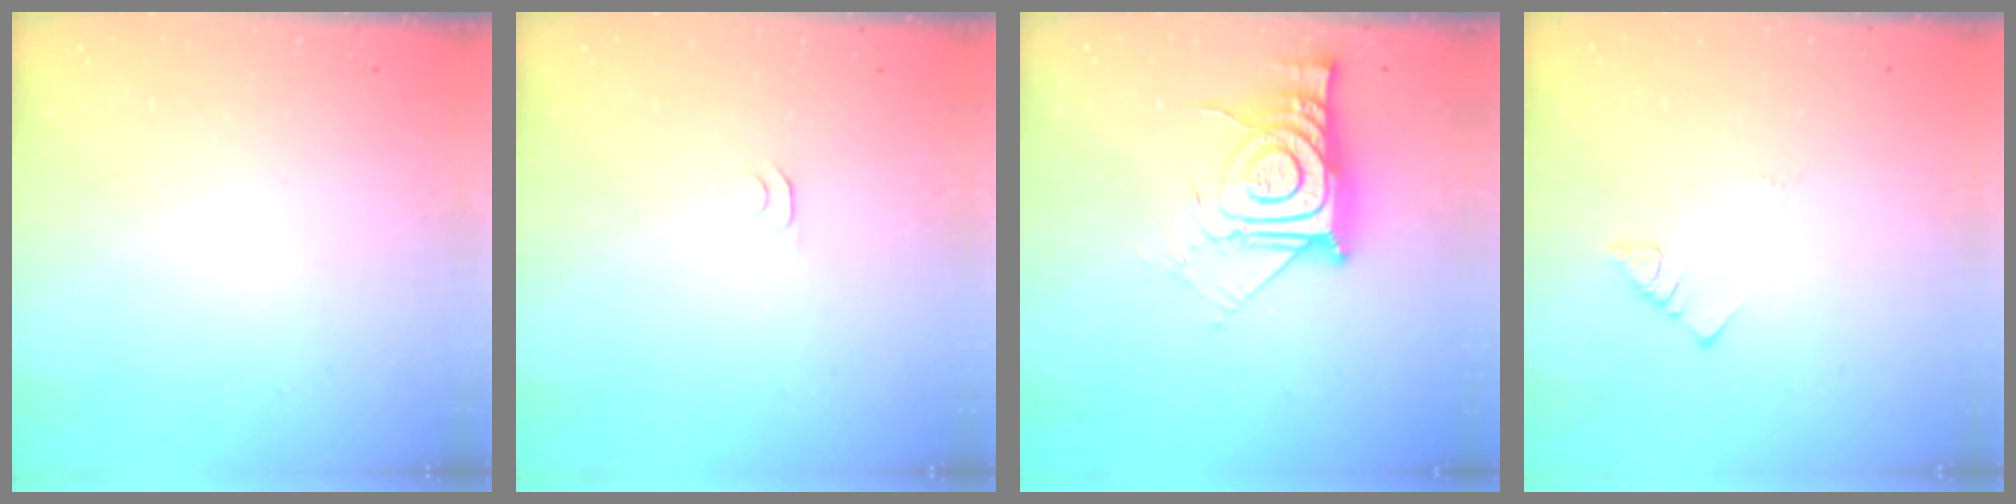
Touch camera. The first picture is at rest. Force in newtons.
{"total": 3.6, "press": 3.6, "slide": 0.5}
{"total": 16.7, "press": 16.7, "slide": 1.2}
{"total": 2.4, "press": 2.3, "slide": 0.4}